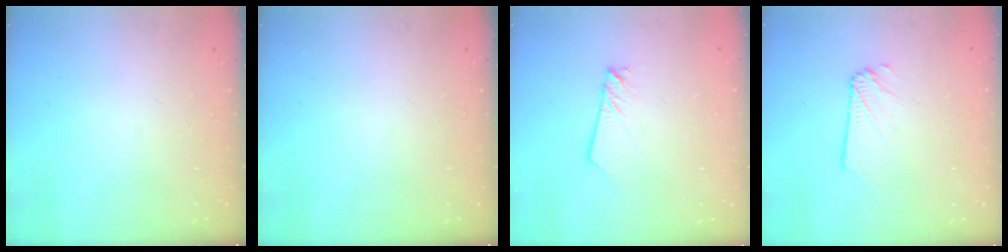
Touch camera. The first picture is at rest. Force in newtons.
{"total": 0.0}
{"total": 2.2, "press": 2.1, "slide": 0.3}
{"total": 2.3, "press": 2.3, "slide": 0.2}